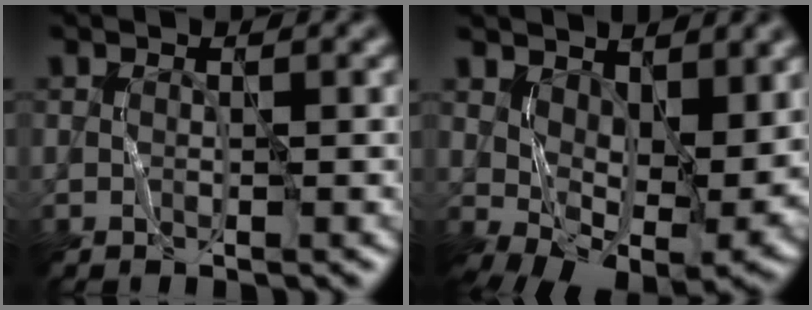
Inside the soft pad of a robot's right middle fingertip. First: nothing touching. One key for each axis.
{"total": 9.1, "fx": 1.3, "fy": 5.1, "fz": 7.4, "tx": -0.123, "ty": -0.022, "tz": 0.042}